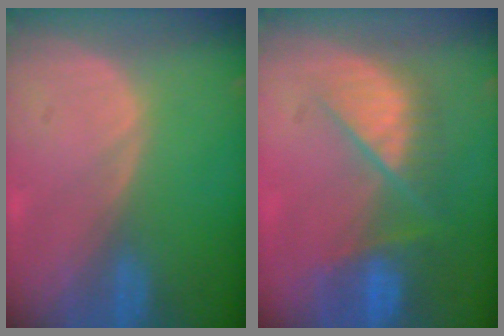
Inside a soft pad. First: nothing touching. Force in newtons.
{"total": 9.4, "press": 7.9, "slide": 5.0}